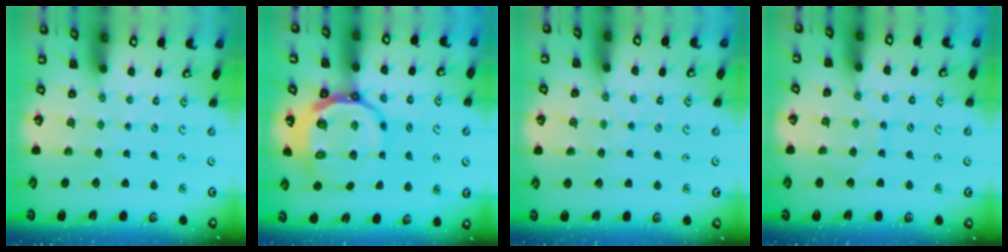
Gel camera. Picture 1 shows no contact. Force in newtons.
{"total": 14.3, "press": 13.9, "slide": 3.3}
{"total": 5.4, "press": 5.4, "slide": 0.6}
{"total": 5.1, "press": 5.1, "slide": 0.4}